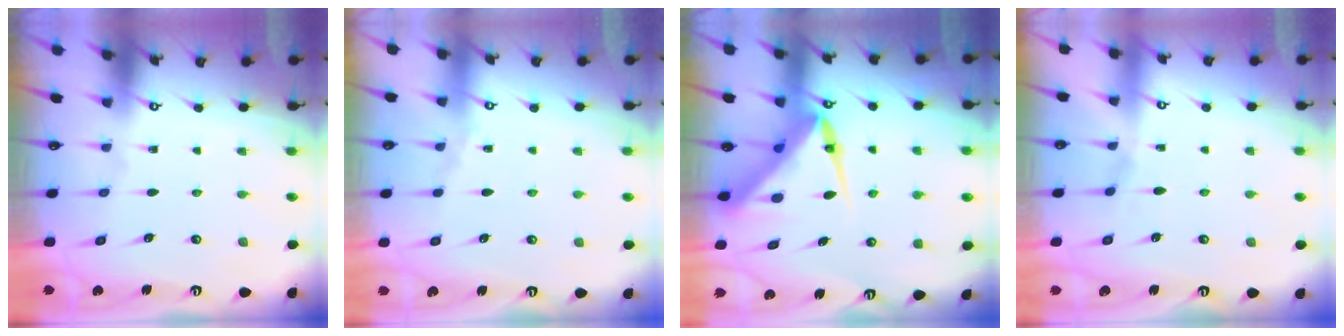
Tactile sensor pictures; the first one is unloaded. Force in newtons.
{"total": 1.8, "press": 1.8, "slide": 0.4}
{"total": 10.8, "press": 10.8, "slide": 1.1}
{"total": 2.5, "press": 2.4, "slide": 0.5}